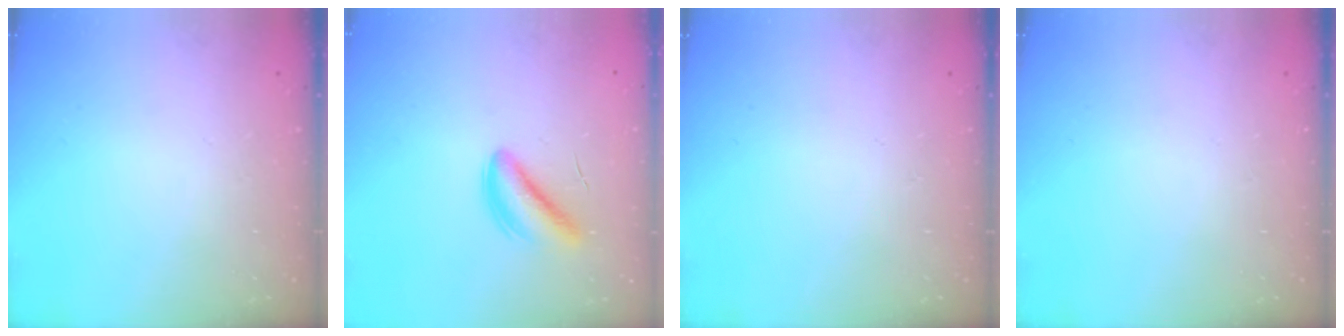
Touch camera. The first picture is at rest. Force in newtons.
{"total": 5.4, "press": 5.1, "slide": 1.7}
{"total": 0.0}
{"total": 0.0}